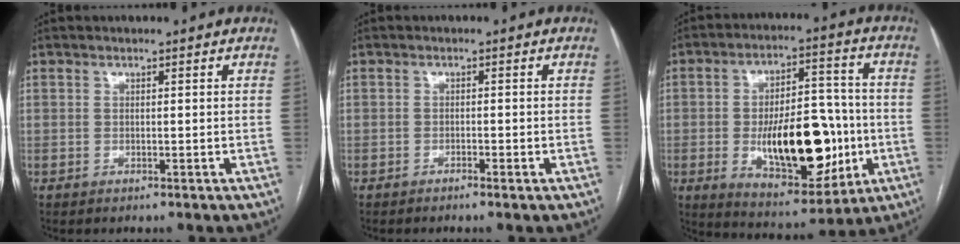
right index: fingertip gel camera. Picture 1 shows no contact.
{"total": 1.1, "force": [-0.8, -0.1, 0.8], "torque": [-0.015, 0.000, -0.013]}
{"total": 18.7, "force": [-3.4, 7.8, 16.6], "torque": [-0.260, 0.009, -0.040]}